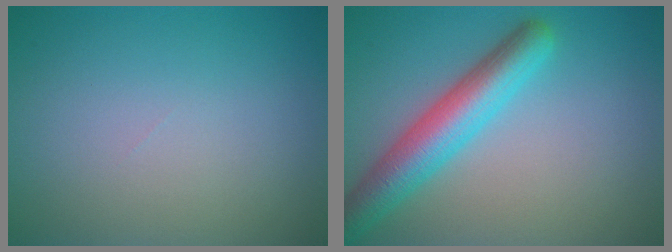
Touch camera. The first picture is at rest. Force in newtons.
{"total": 5.8, "press": 5.8, "slide": 0.3}